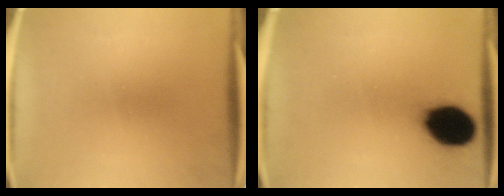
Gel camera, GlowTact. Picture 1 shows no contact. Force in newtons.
{"total": 14.3}